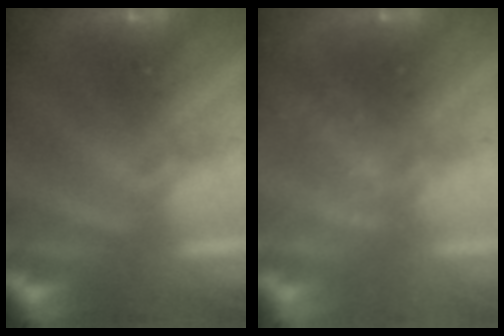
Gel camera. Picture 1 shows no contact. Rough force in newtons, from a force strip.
{"total": 2.4}